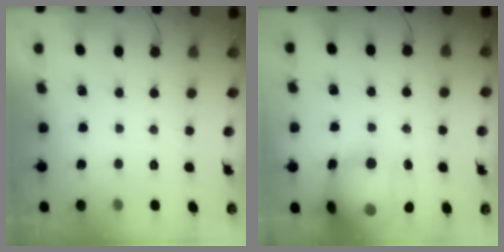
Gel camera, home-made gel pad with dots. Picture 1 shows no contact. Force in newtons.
{"total": 17.6, "press": 17.4, "slide": 2.8}